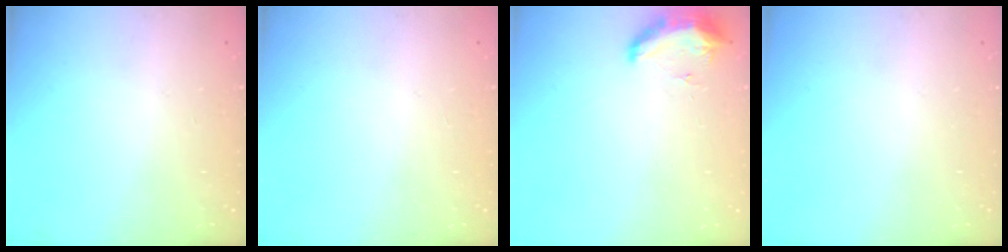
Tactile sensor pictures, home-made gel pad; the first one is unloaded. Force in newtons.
{"total": 1.0, "press": 0.0, "slide": 1.0}
{"total": 16.9, "press": 11.4, "slide": 12.5}
{"total": 0.0}